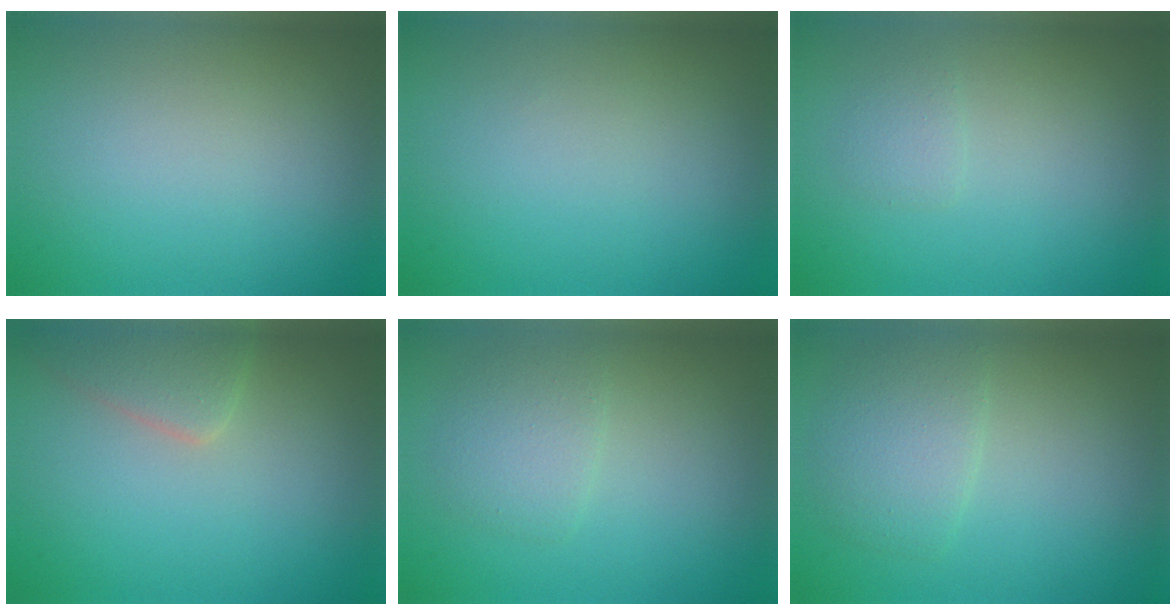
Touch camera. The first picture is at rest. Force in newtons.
{"total": 0.0}
{"total": 1.0, "press": 1.0, "slide": 0.1}
{"total": 2.7, "press": 2.7, "slide": 0.1}
{"total": 2.2, "press": 2.2, "slide": 0.1}
{"total": 2.9, "press": 2.9, "slide": 0.1}